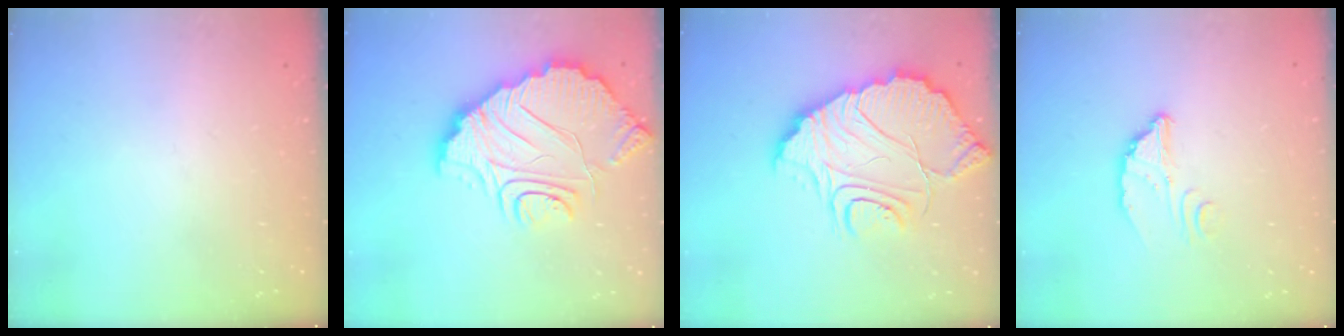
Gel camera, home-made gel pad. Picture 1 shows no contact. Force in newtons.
{"total": 14.5, "press": 14.4, "slide": 1.4}
{"total": 14.7, "press": 14.7, "slide": 1.3}
{"total": 3.8, "press": 3.8, "slide": 0.2}